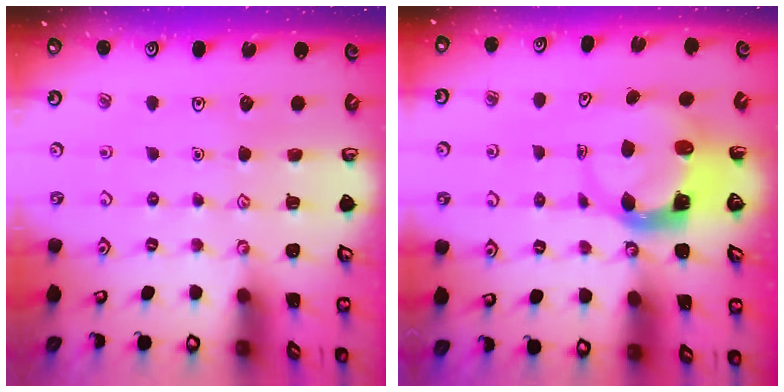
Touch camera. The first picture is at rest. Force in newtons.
{"total": 3.8, "press": 3.8, "slide": 0.6}